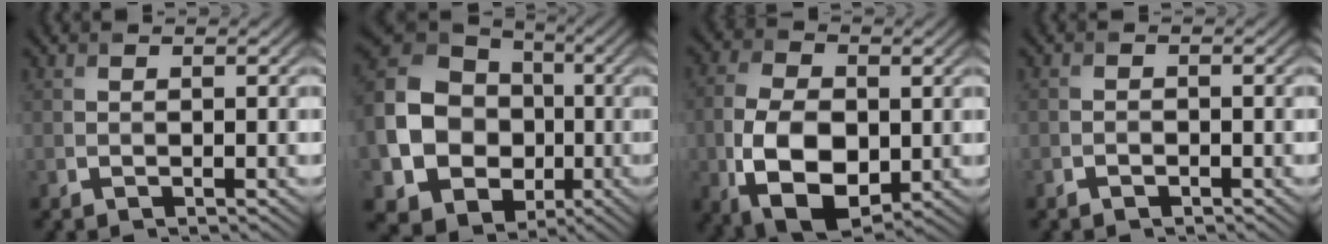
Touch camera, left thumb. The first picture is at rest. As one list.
[{"total": 19.4, "force": [-3.2, 16.8, 9.2], "torque": [-0.248, -0.012, -0.081]}, {"total": 11.9, "force": [-2.2, 7.2, 9.3], "torque": [-0.216, -0.013, -0.046]}, {"total": 0.9, "force": [-0.8, 0.4, 0.2], "torque": [-0.004, -0.001, -0.015]}]